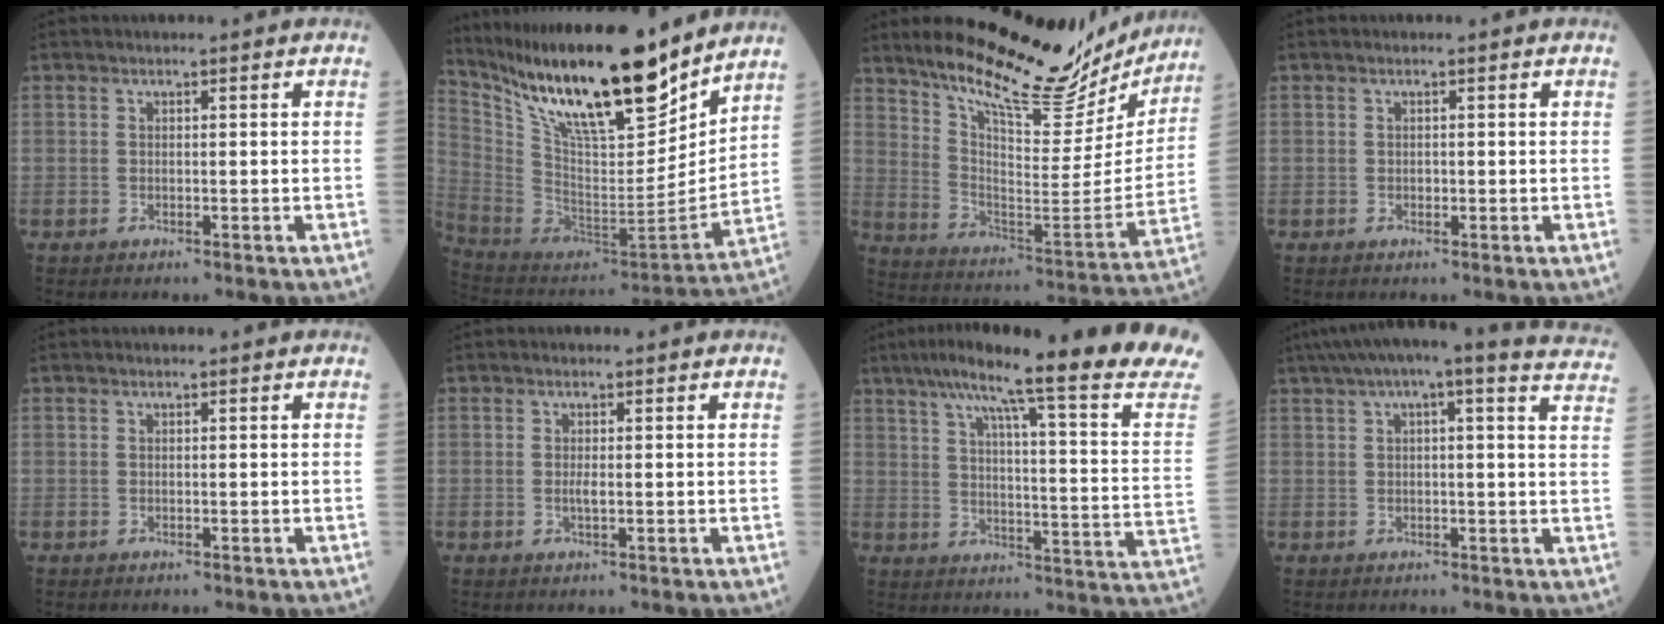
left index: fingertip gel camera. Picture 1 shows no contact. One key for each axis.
{"total": 24.6, "fx": 18.7, "fy": 4.5, "fz": 15.3, "tx": -0.281, "ty": -0.021, "tz": 0.331}
{"total": 23.1, "fx": 20.2, "fy": 5.4, "fz": 10.0, "tx": -0.161, "ty": -0.047, "tz": 0.287}
{"total": 0.7, "fx": -0.5, "fy": 0.4, "fz": 0.2, "tx": -0.004, "ty": -0.004, "tz": -0.011}
{"total": 0.0}
{"total": 1.1, "fx": -0.5, "fy": 0.2, "fz": 0.9, "tx": -0.023, "ty": -0.008, "tz": -0.009}
{"total": 25.0, "fx": 20.2, "fy": -1.0, "fz": 14.6, "tx": -0.219, "ty": -0.056, "tz": 0.251}
{"total": 18.4, "fx": 15.3, "fy": 2.2, "fz": 10.0, "tx": -0.151, "ty": 0.016, "tz": 0.171}